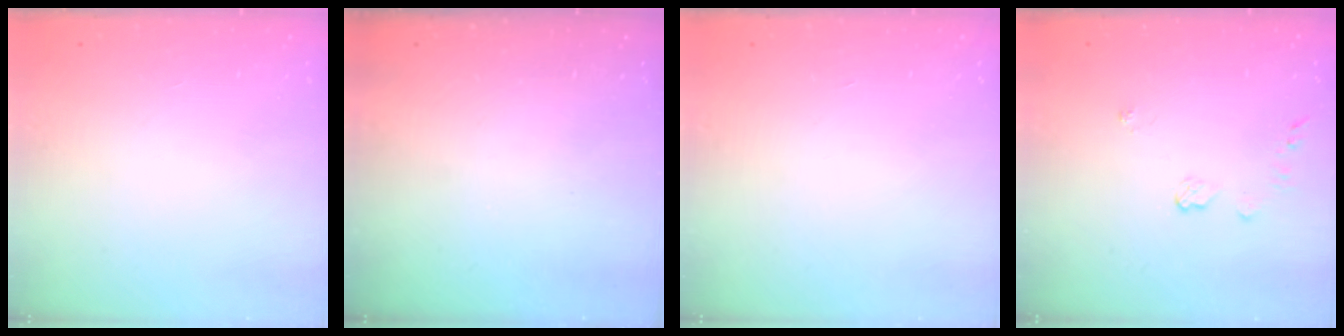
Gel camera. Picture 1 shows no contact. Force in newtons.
{"total": 0.0}
{"total": 0.0}
{"total": 3.9, "press": 3.9, "slide": 0.5}